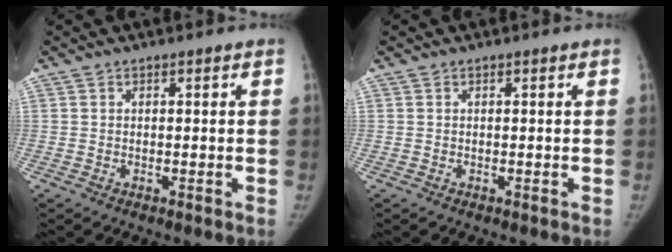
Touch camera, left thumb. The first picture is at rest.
{"total": 0.0}